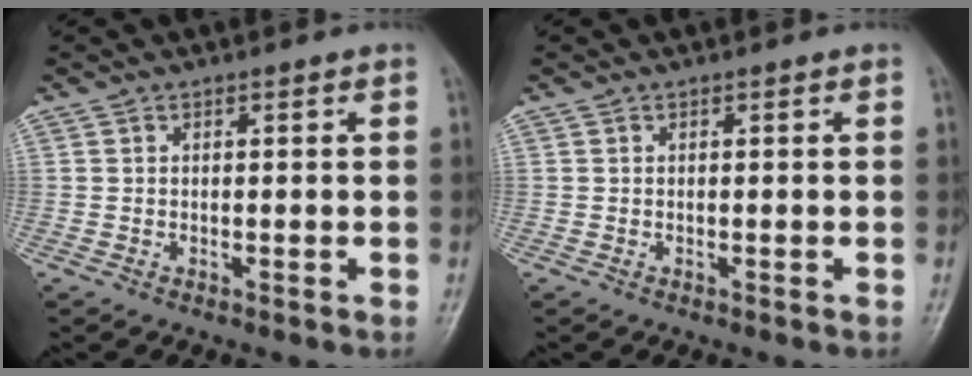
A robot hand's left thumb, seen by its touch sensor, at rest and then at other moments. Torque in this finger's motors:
{"motor_torque": [0.00, 0.00, -0.03, 0.00, 0.00]}